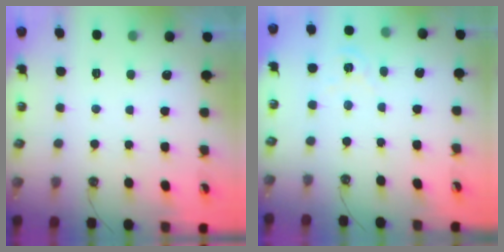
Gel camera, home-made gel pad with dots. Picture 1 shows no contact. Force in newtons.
{"total": 2.1, "press": 2.1, "slide": 0.2}